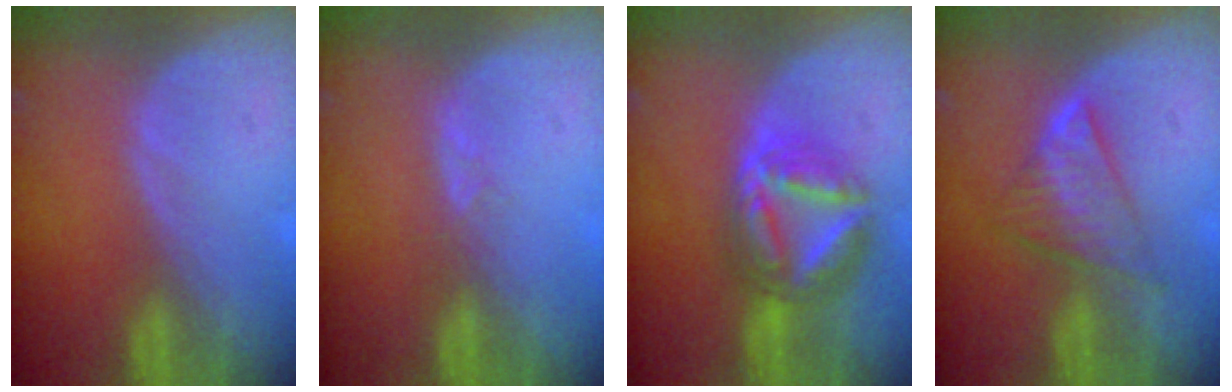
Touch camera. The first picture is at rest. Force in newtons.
{"total": 1.4, "press": 1.2, "slide": 0.8}
{"total": 8.5, "press": 8.5, "slide": 0.7}
{"total": 5.8, "press": 5.7, "slide": 1.1}